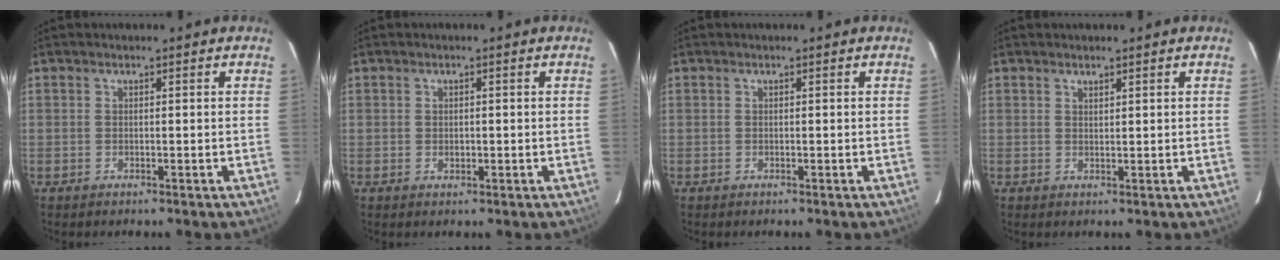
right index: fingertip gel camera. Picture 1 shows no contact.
{"total": 1.3, "force": [-0.1, 1.1, 0.6], "torque": [-0.008, 0.001, -0.001]}
{"total": 0.0}
{"total": 1.0, "force": [0.9, 0.3, 0.4], "torque": [-0.005, 0.001, 0.017]}